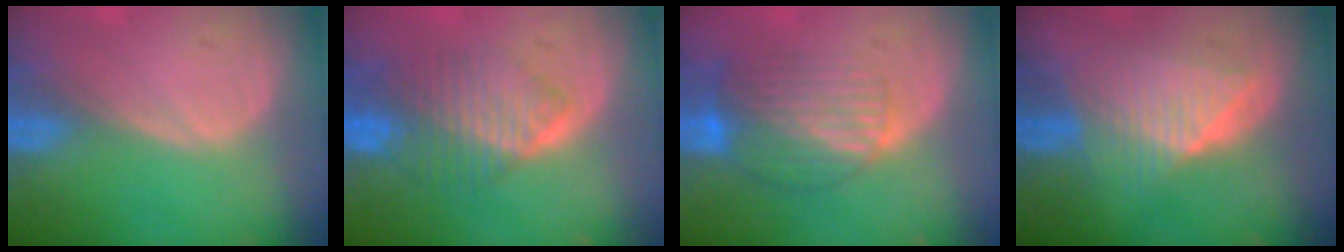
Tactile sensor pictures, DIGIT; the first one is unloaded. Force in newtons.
{"total": 6.9, "press": 6.9, "slide": 0.8}
{"total": 8.3, "press": 7.3, "slide": 4.0}
{"total": 6.6, "press": 6.6, "slide": 0.1}